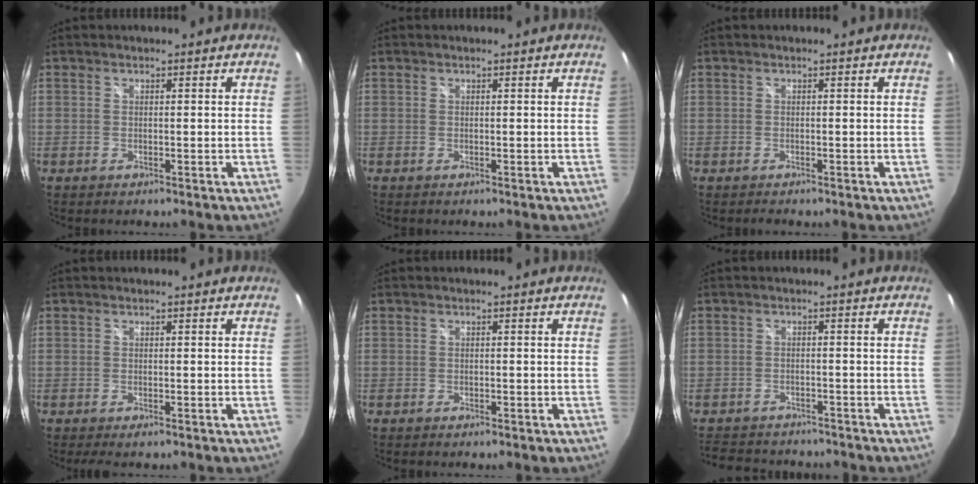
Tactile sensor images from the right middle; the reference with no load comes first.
{"total": 0.0}
{"total": 0.8, "force": [-0.7, 0.1, 0.3], "torque": [-0.006, -0.004, -0.013]}
{"total": 1.7, "force": [-1.2, 0.1, 1.2], "torque": [-0.023, -0.008, -0.018]}
{"total": 1.1, "force": [-0.8, 0.4, 0.5], "torque": [-0.010, -0.004, -0.015]}
{"total": 8.6, "force": [-7.7, 3.2, 2.3], "torque": [-0.064, 0.004, -0.116]}